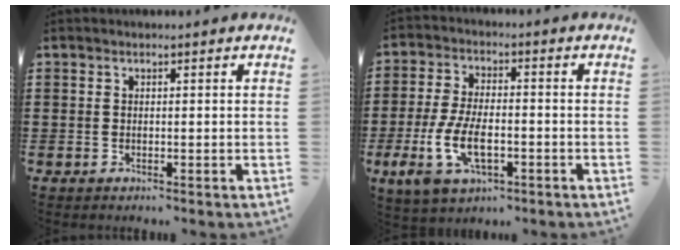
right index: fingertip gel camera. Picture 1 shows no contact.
{"total": 8.9, "force": [-3.0, 4.2, 7.3], "torque": [-0.165, -0.006, -0.056]}